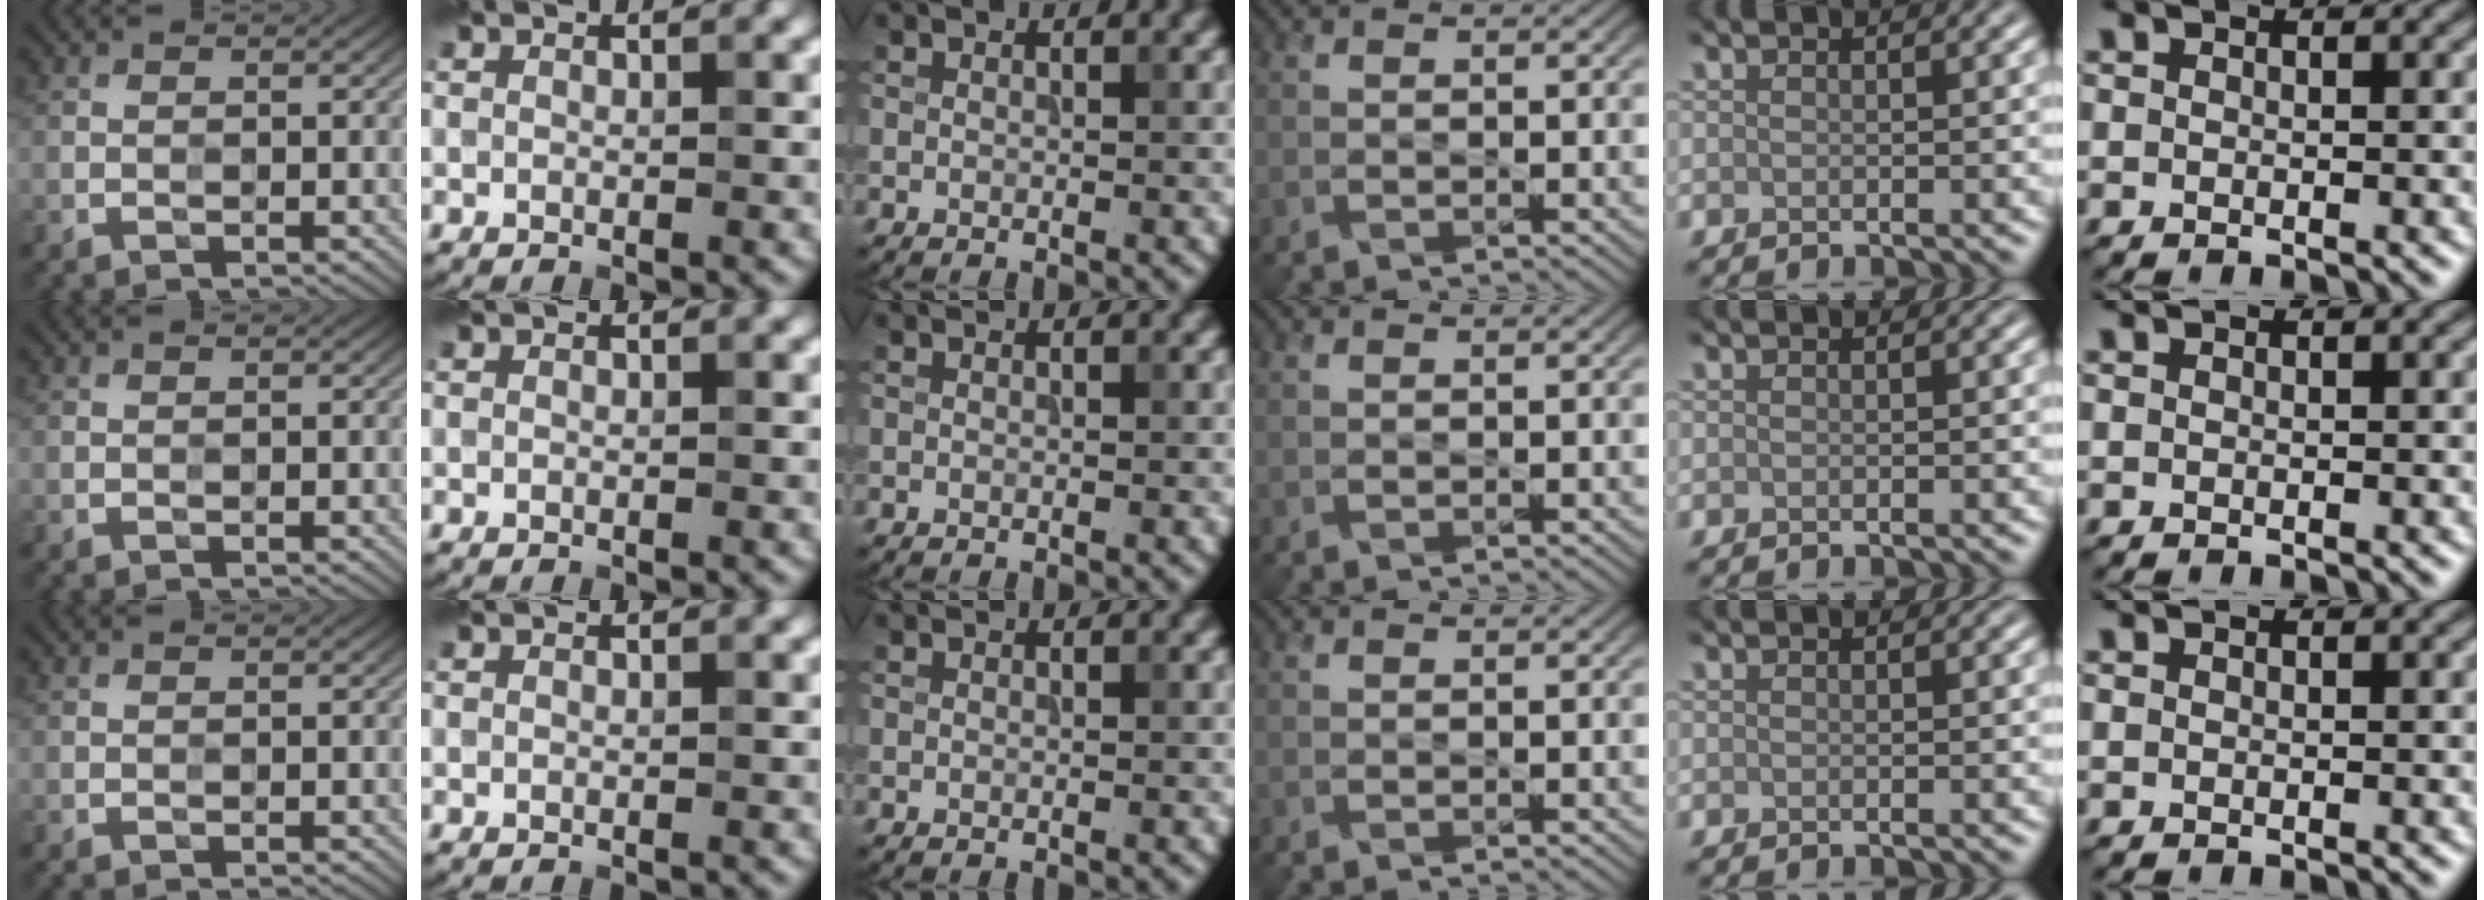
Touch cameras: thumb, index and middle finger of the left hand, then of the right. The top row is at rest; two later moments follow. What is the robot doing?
{"motion": "press", "object": "grip strengthener"}